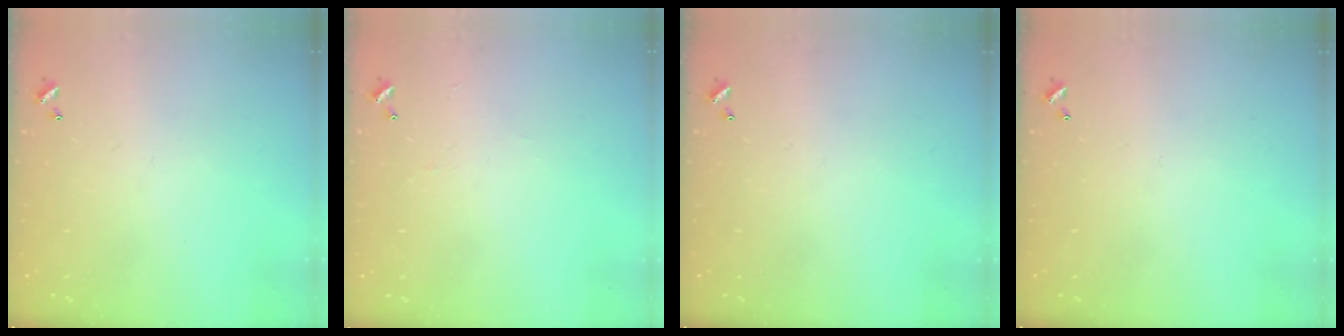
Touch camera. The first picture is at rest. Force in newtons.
{"total": 2.2, "press": 2.2, "slide": 0.4}
{"total": 0.0}
{"total": 0.0}